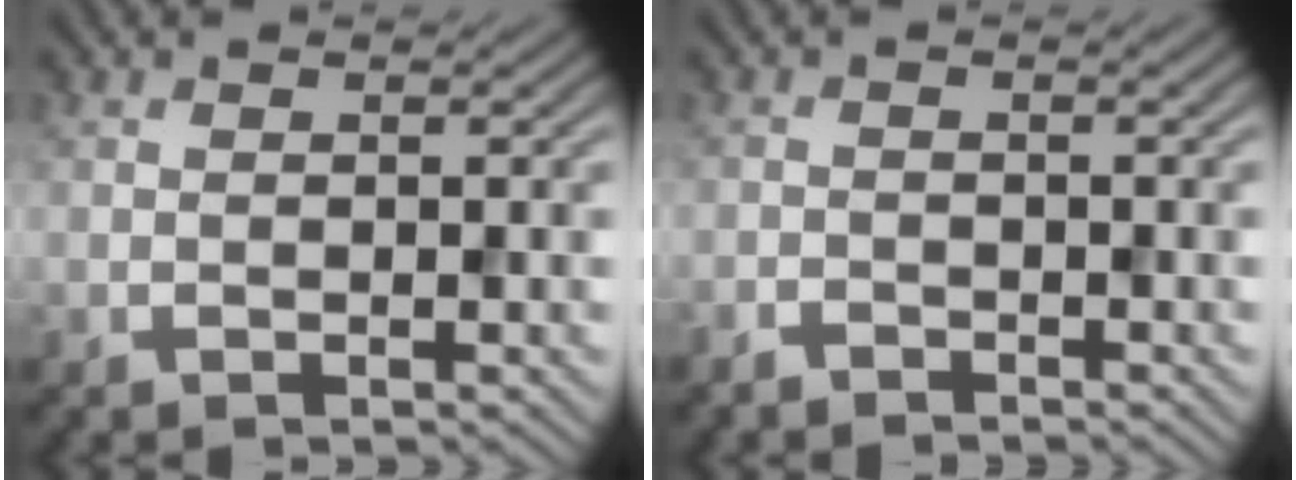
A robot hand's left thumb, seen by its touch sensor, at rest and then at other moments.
{"total": 1.1, "force": [-1.1, 0.1, 0.1], "torque": [0.008, -0.004, -0.021]}